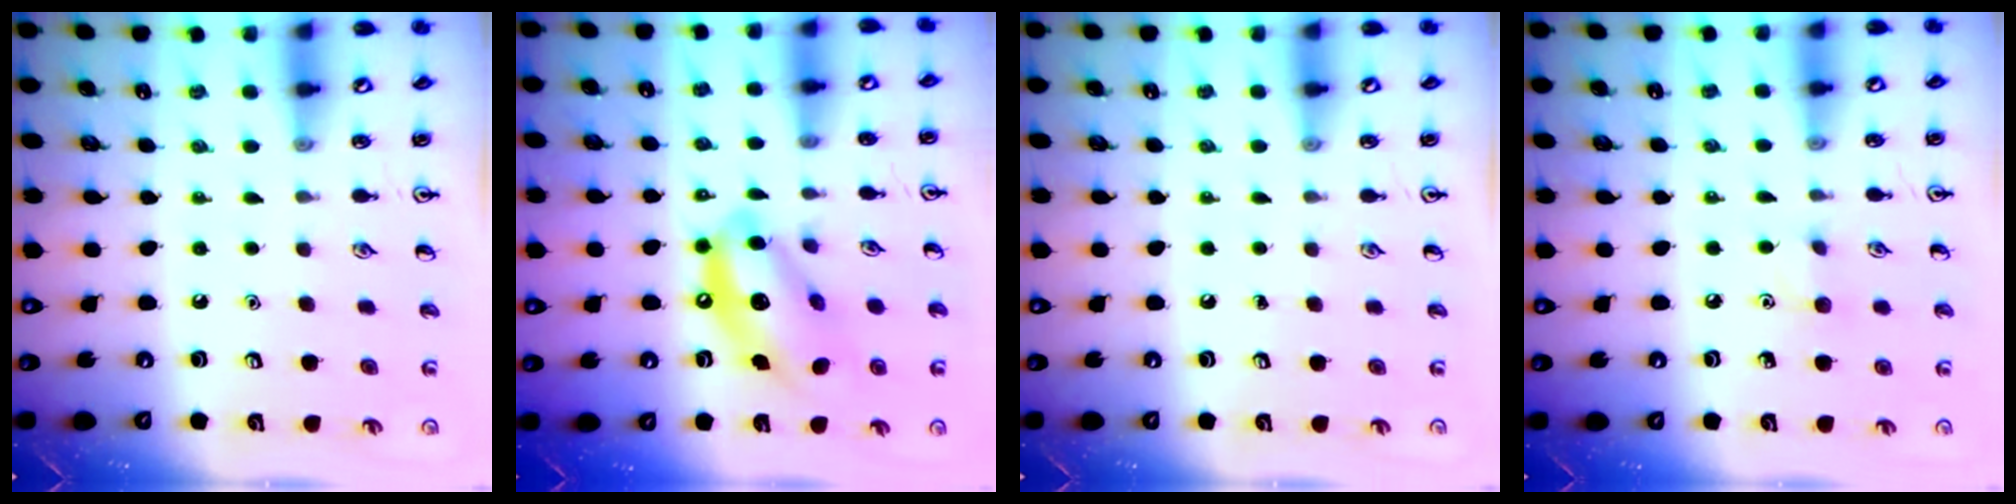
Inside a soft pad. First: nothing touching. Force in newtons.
{"total": 12.6, "press": 12.0, "slide": 3.7}
{"total": 0.0}
{"total": 5.4, "press": 5.3, "slide": 1.1}